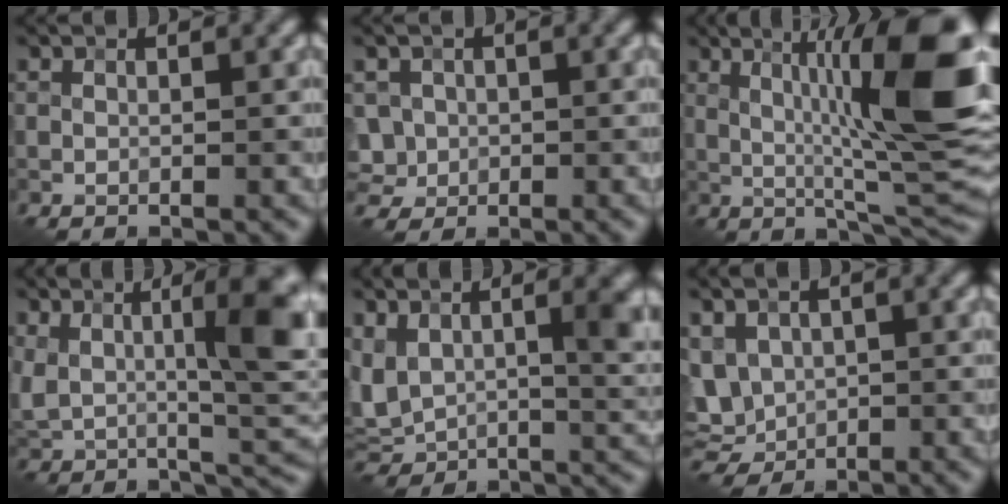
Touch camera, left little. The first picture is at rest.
{"total": 3.2, "force": [0.6, 2.9, 1.1], "torque": [-0.036, 0.008, 0.022]}
{"total": 14.0, "force": [2.0, 3.4, 13.4], "torque": [-0.187, 0.013, 0.025]}
{"total": 11.2, "force": [3.3, 4.1, 9.9], "torque": [-0.158, -0.003, 0.056]}
{"total": 9.1, "force": [1.7, 4.9, 7.5], "torque": [-0.155, -0.008, 0.036]}
{"total": 5.3, "force": [0.5, 4.2, 3.1], "torque": [-0.079, 0.006, 0.015]}